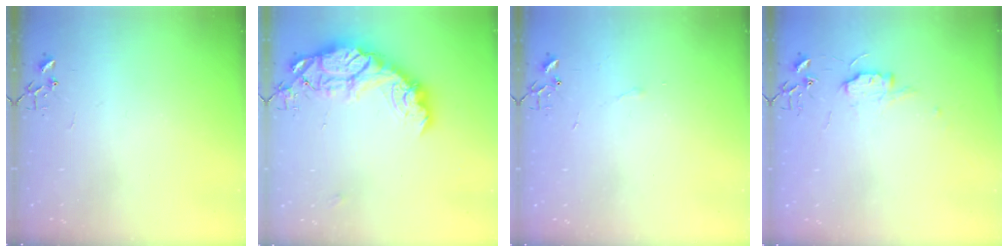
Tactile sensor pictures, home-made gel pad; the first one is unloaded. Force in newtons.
{"total": 19.2, "press": 19.1, "slide": 1.5}
{"total": 3.3, "press": 3.2, "slide": 0.6}
{"total": 7.3, "press": 7.3, "slide": 0.7}